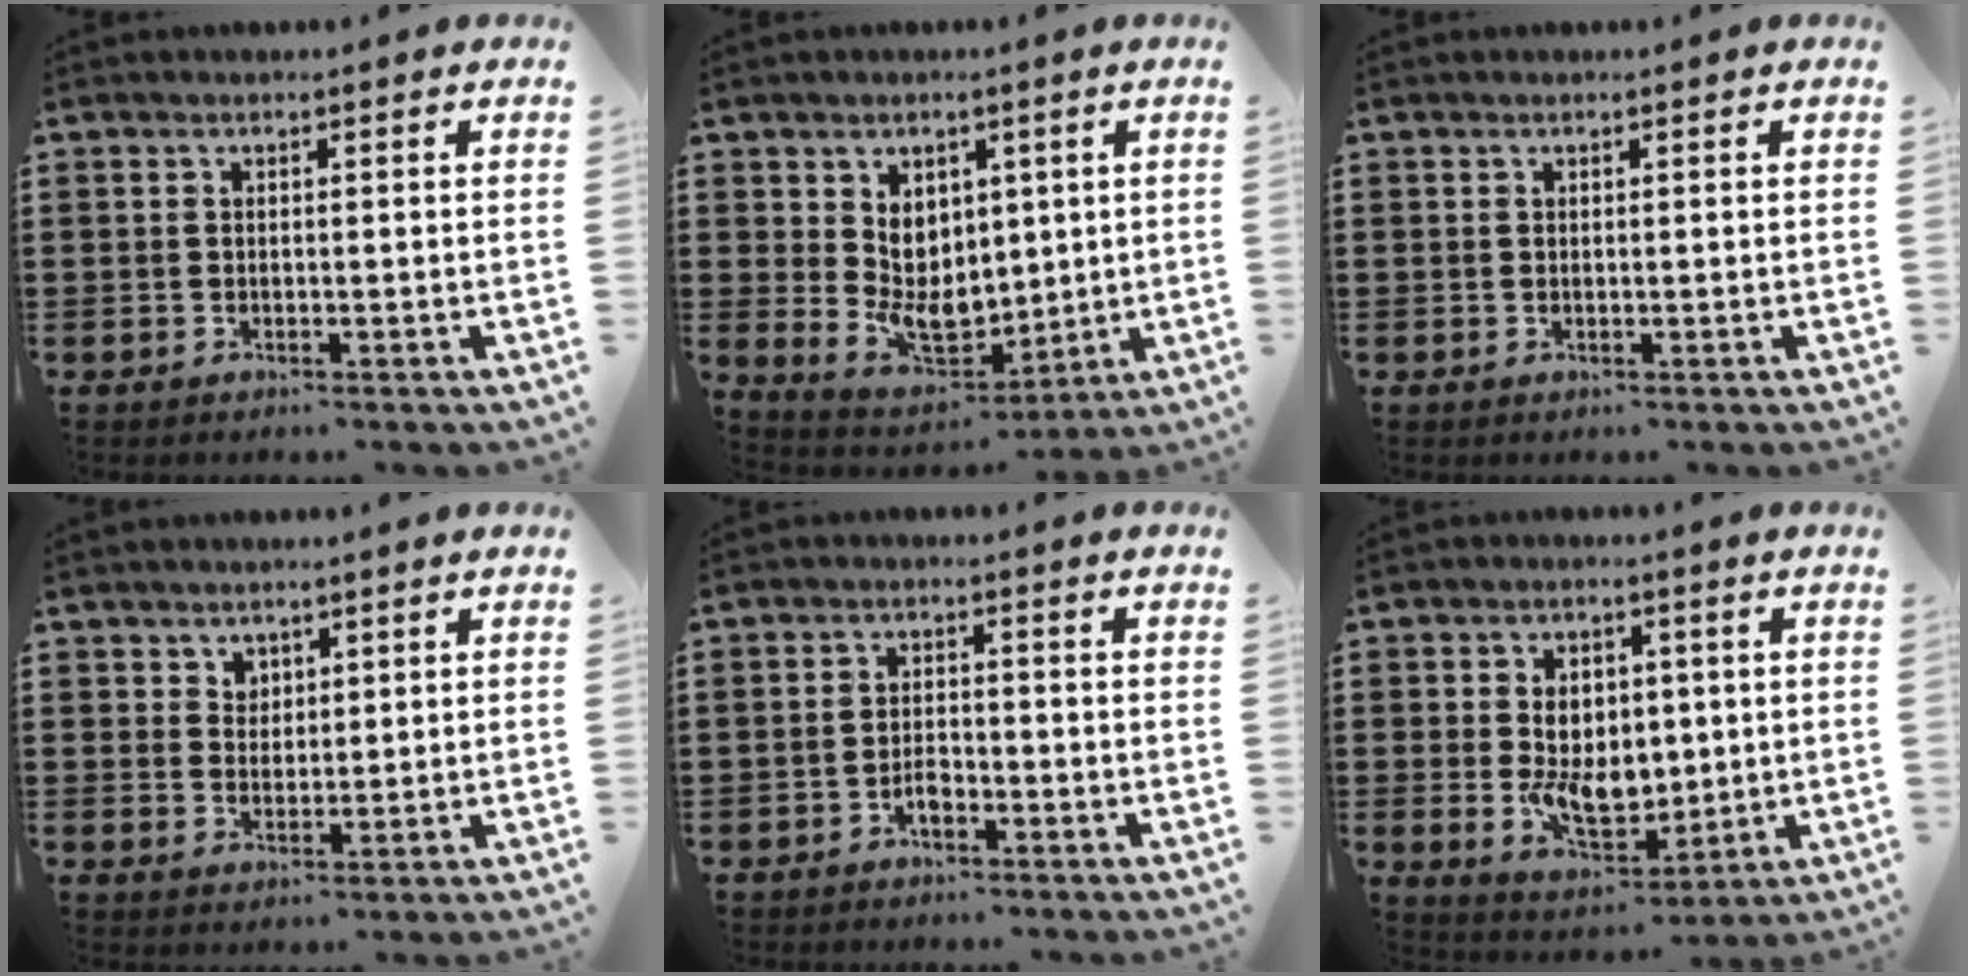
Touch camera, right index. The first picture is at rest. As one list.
[{"total": 6.9, "force": [1.5, 5.4, 4.0], "torque": [-0.077, 0.001, 0.029]}, {"total": 0.0}, {"total": 2.3, "force": [1.6, 1.6, 0.1], "torque": [-0.009, 0.007, 0.031]}, {"total": 2.2, "force": [-1.4, 1.0, 1.3], "torque": [-0.027, 0.006, -0.029]}, {"total": 7.8, "force": [0.1, 5.2, 5.8], "torque": [-0.106, -0.001, -0.004]}]